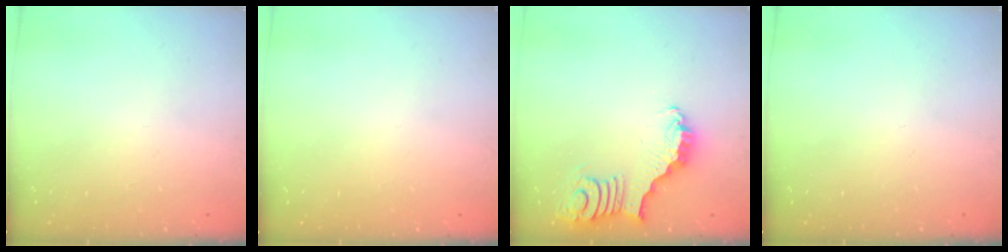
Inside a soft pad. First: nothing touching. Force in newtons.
{"total": 1.5, "press": 1.5, "slide": 0.1}
{"total": 3.1, "press": 3.1, "slide": 0.6}
{"total": 0.0}